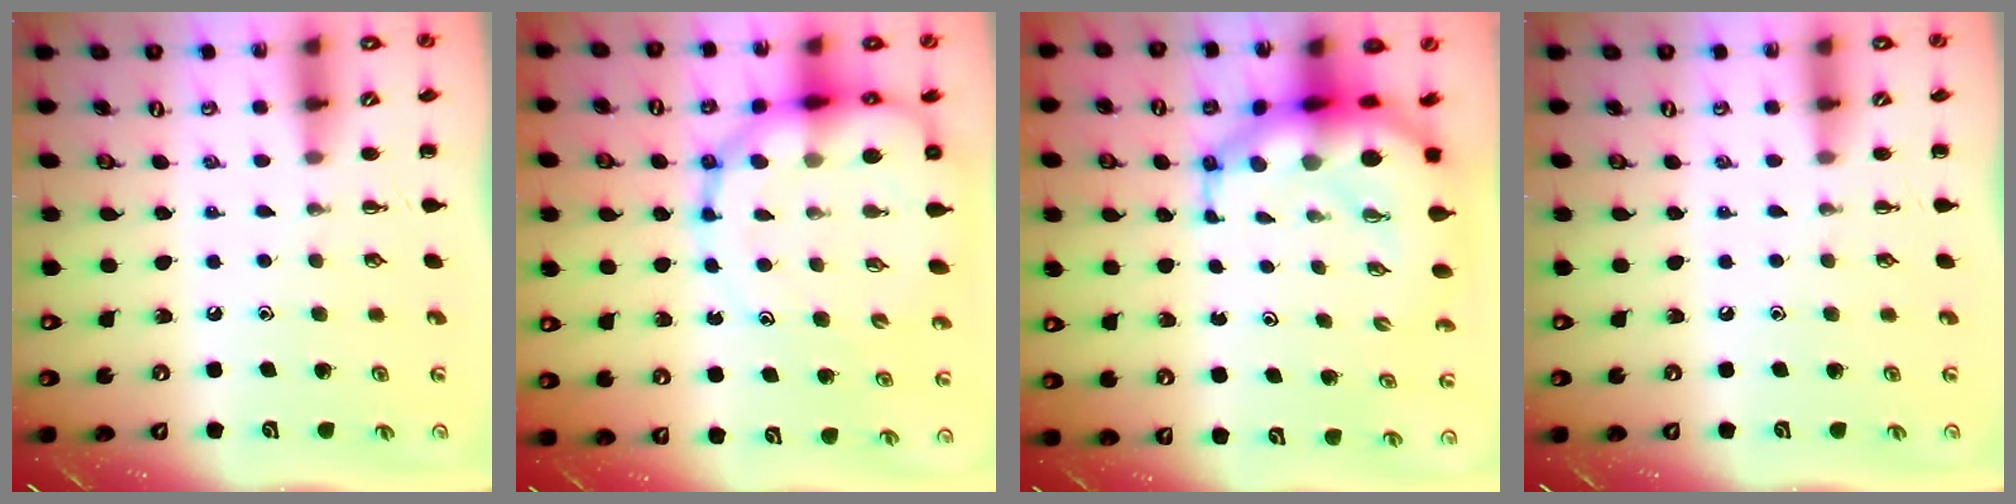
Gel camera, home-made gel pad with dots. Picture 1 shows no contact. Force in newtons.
{"total": 18.0, "press": 17.5, "slide": 4.3}
{"total": 10.8, "press": 10.3, "slide": 3.0}
{"total": 0.0}